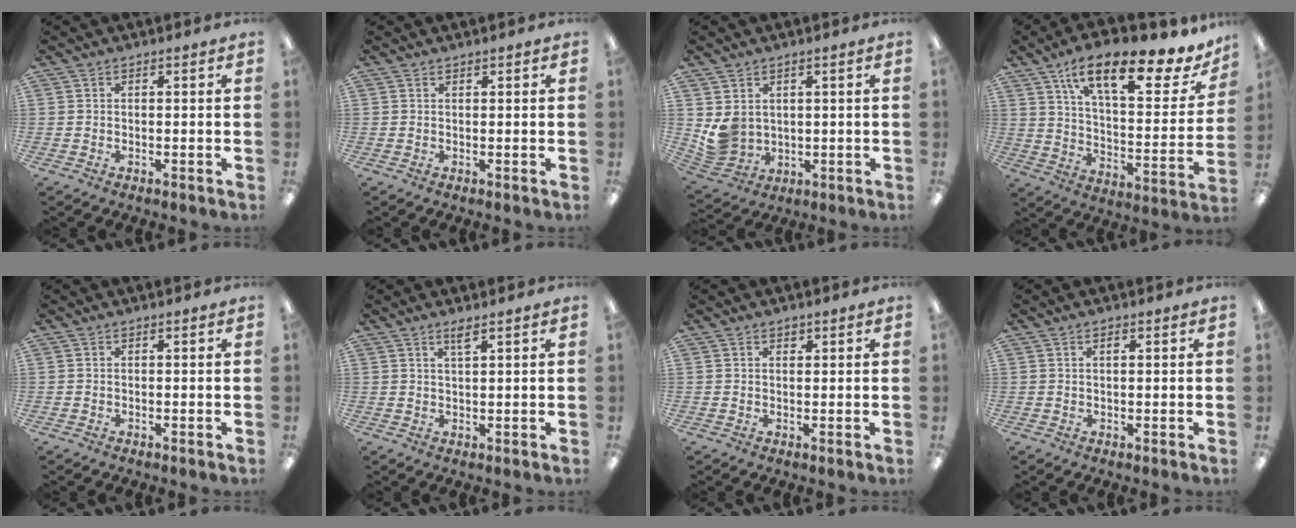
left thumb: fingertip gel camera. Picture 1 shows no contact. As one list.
[{"total": 0.6, "force": [0.5, 0.1, 0.1], "torque": [-0.003, 0.001, 0.010]}, {"total": 5.5, "force": [2.0, 4.7, 2.1], "torque": [-0.047, -0.003, 0.043]}, {"total": 20.5, "force": [13.7, 6.6, 13.8], "torque": [-0.209, -0.086, 0.221]}, {"total": 0.0}, {"total": 2.6, "force": [1.9, 0.2, 1.7], "torque": [-0.039, 0.001, 0.034]}, {"total": 1.1, "force": [0.9, 0.5, 0.4], "torque": [0.000, -0.003, 0.016]}, {"total": 1.1, "force": [0.6, 0.4, 0.9], "torque": [-0.020, 0.003, 0.010]}]